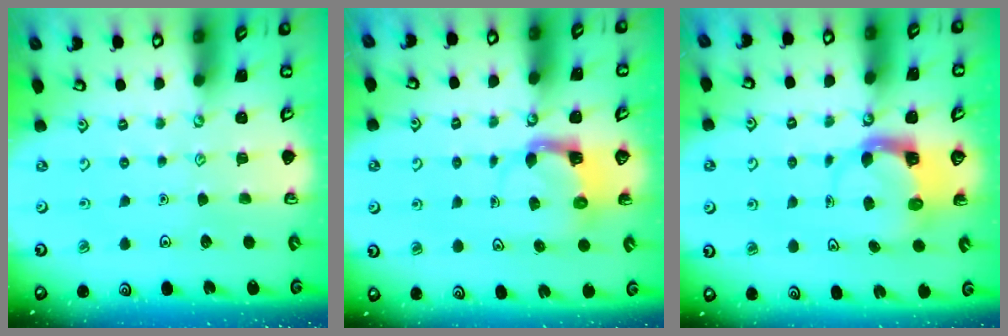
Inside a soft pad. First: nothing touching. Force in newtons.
{"total": 3.9, "press": 3.9, "slide": 0.8}
{"total": 3.7, "press": 3.7, "slide": 0.6}